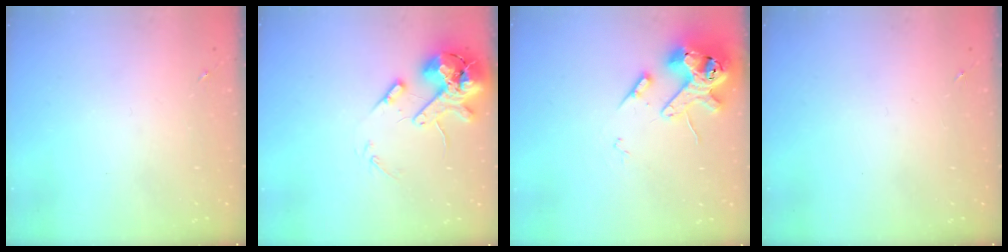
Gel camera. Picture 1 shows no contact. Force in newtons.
{"total": 14.0, "press": 13.8, "slide": 2.4}
{"total": 15.0, "press": 14.9, "slide": 2.1}
{"total": 0.0}